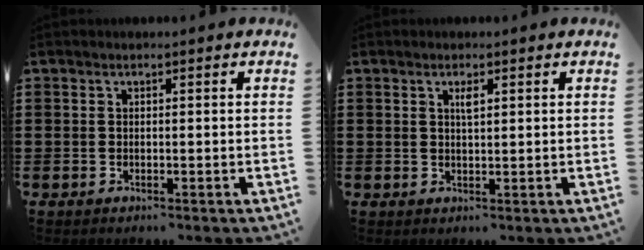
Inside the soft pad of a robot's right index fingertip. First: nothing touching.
{"total": 1.6, "force": [0.7, 0.4, 1.4], "torque": [-0.021, 0.000, 0.009]}